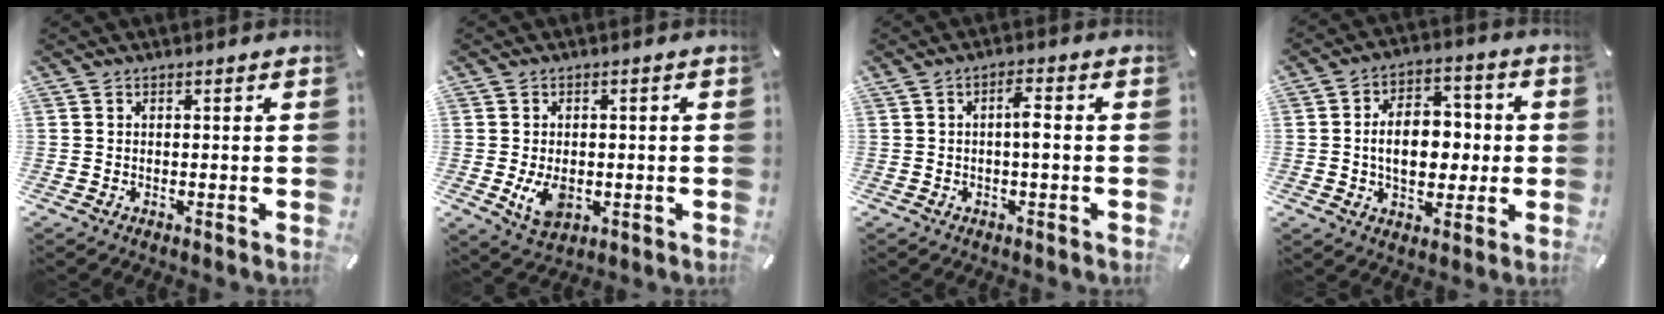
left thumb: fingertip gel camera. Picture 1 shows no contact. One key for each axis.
{"total": 6.2, "fx": -1.1, "fy": 4.1, "fz": 4.5, "tx": -0.094, "ty": -0.005, "tz": -0.020}
{"total": 3.5, "fx": -0.2, "fy": 0.9, "fz": 3.4, "tx": -0.065, "ty": 0.008, "tz": -0.007}
{"total": 12.3, "fx": -0.4, "fy": 8.7, "fz": 8.8, "tx": -0.134, "ty": 0.009, "tz": -0.008}